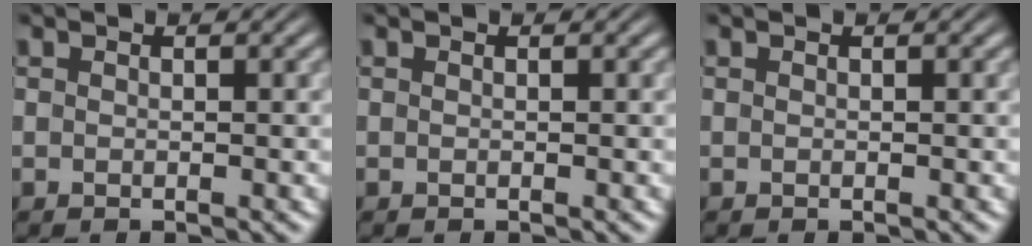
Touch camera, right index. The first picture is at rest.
{"total": 0.0}
{"total": 0.0}